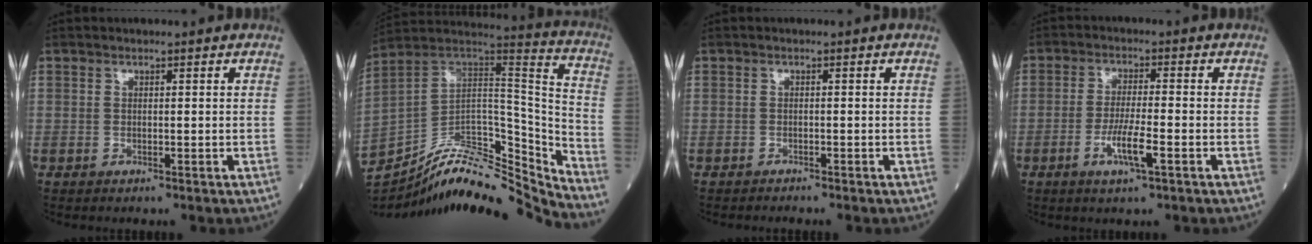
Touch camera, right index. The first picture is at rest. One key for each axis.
{"total": 22.3, "fx": -20.0, "fy": 4.3, "fz": 8.7, "tx": -0.172, "ty": 0.050, "tz": -0.329}
{"total": 0.8, "fx": -0.8, "fy": -0.1, "fz": 0.0, "tx": -0.004, "ty": -0.002, "tz": -0.015}
{"total": 5.7, "fx": -2.3, "fy": 0.4, "fz": 5.2, "tx": -0.100, "ty": -0.007, "tz": -0.042}